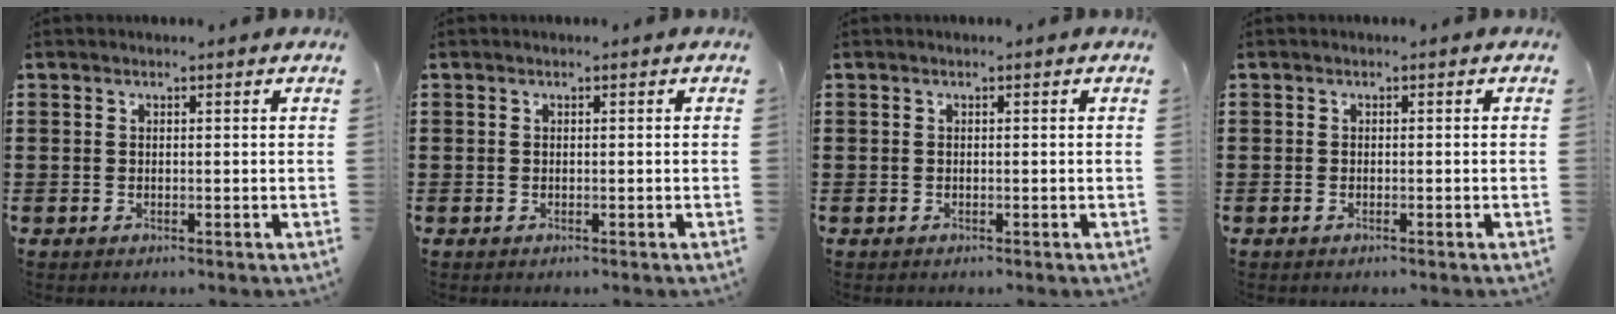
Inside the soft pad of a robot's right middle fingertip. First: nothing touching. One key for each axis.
{"total": 0.0}
{"total": 0.0}
{"total": 0.0}